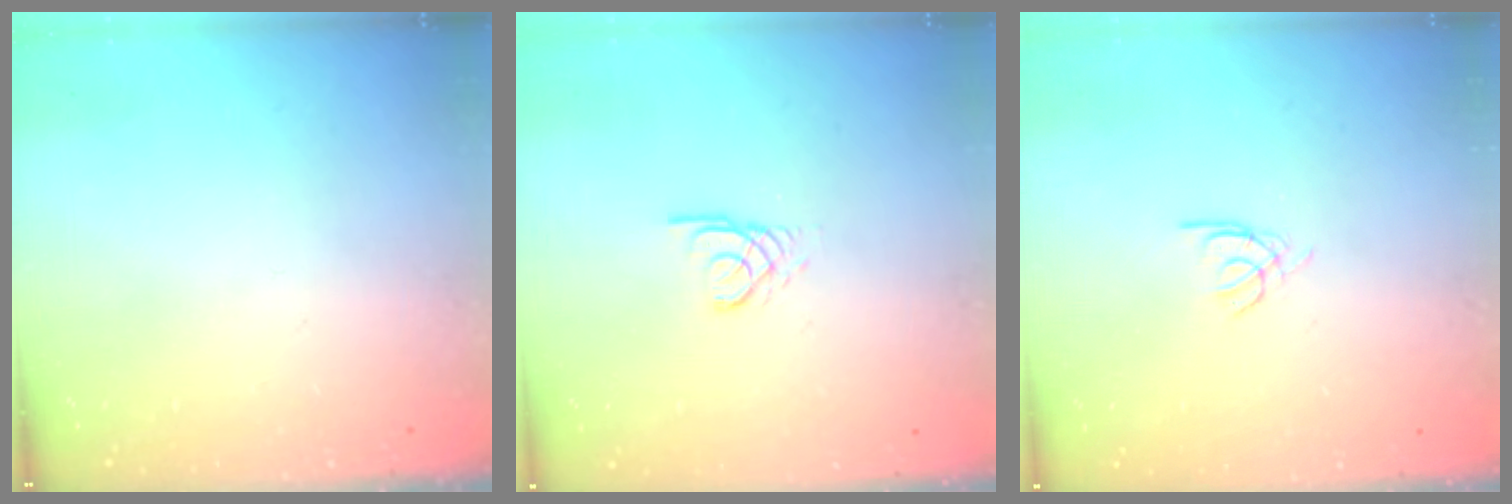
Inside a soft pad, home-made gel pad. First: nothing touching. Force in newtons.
{"total": 2.4, "press": 2.4, "slide": 0.3}
{"total": 2.1, "press": 2.1, "slide": 0.2}